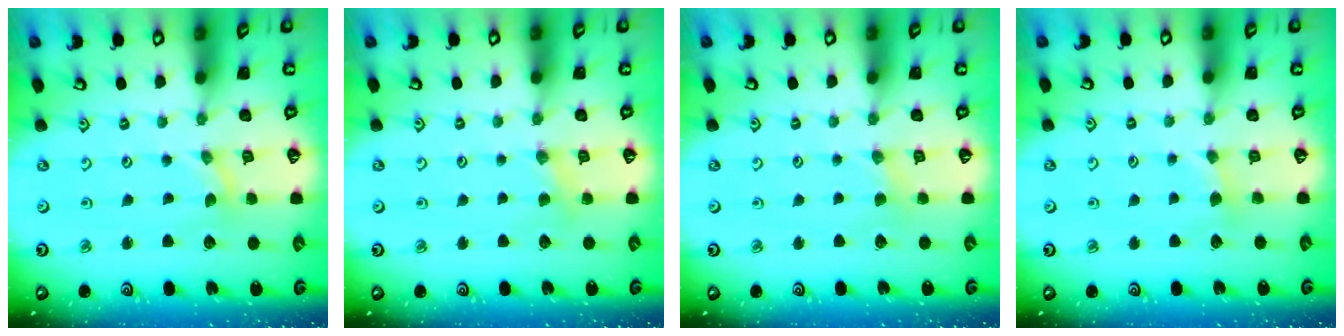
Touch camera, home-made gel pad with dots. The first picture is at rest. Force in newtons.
{"total": 3.0, "press": 3.0, "slide": 0.4}
{"total": 1.7, "press": 1.7, "slide": 0.2}
{"total": 2.9, "press": 2.9, "slide": 0.4}